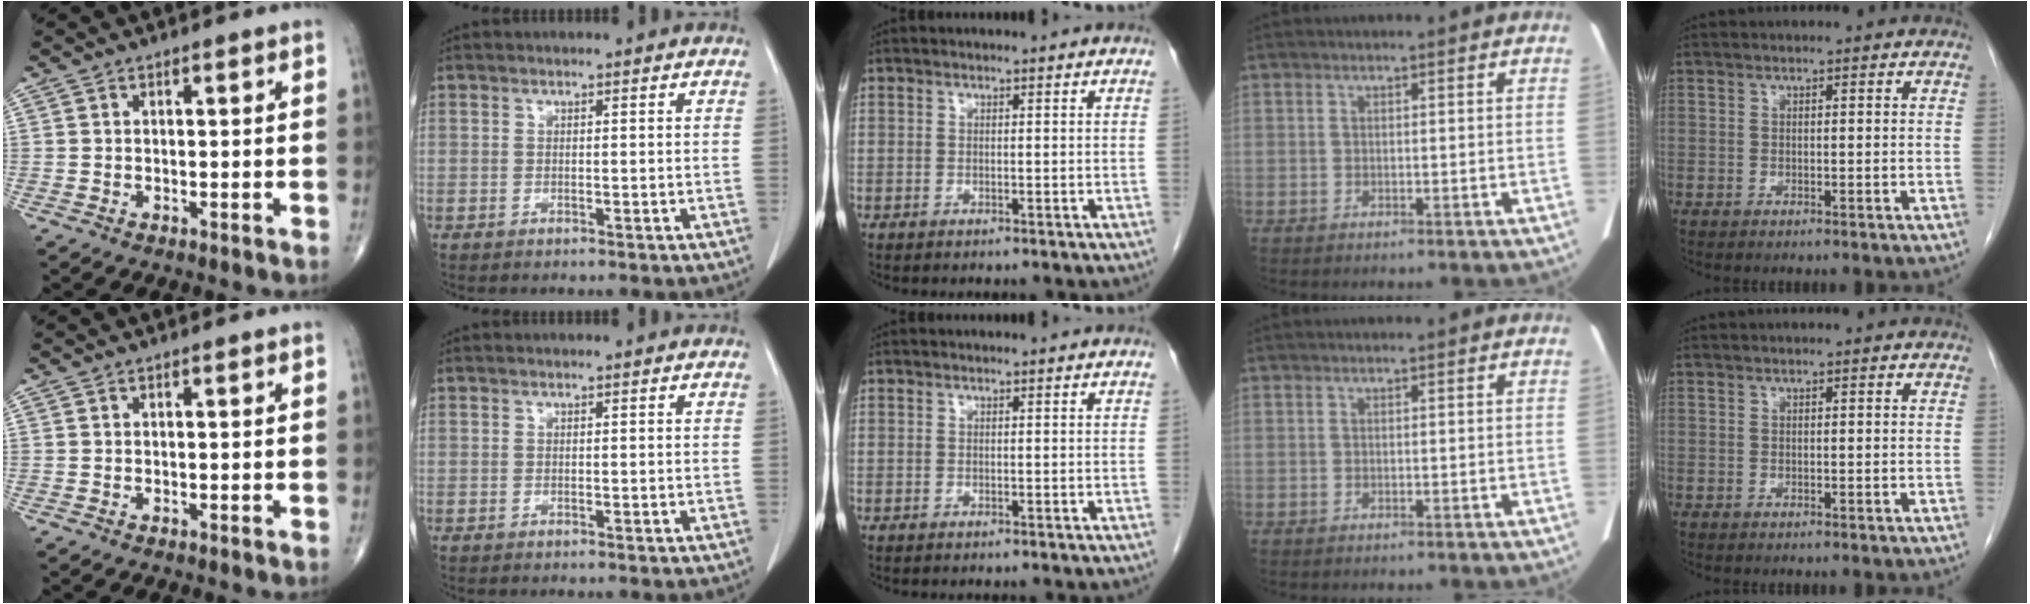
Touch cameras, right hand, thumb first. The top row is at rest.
{}